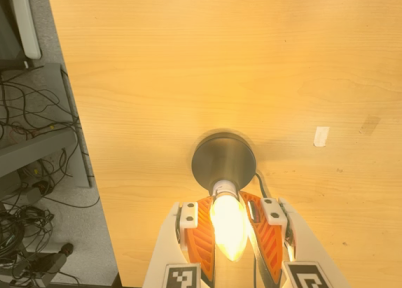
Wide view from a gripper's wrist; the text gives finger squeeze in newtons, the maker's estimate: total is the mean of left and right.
{"total": 20.2, "left": 24.6, "right": 15.9}